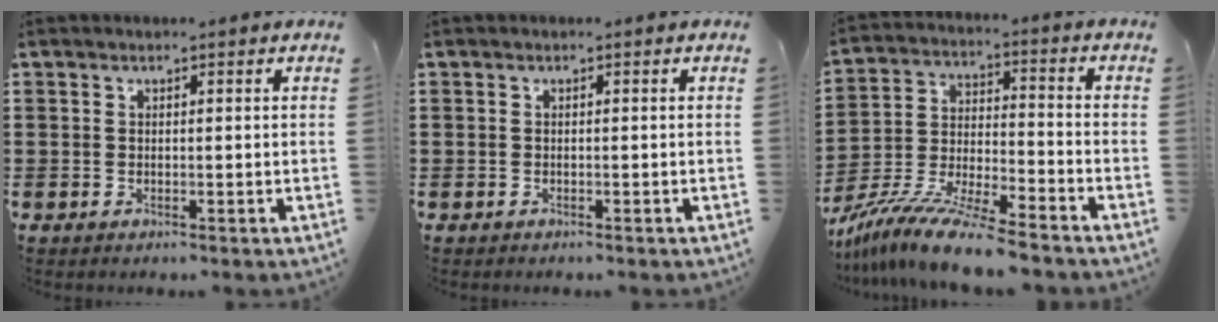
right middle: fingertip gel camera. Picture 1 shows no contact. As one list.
[{"total": 0.0}, {"total": 11.1, "force": [-10.1, 0.0, 4.7], "torque": [-0.089, 0.012, -0.200]}]